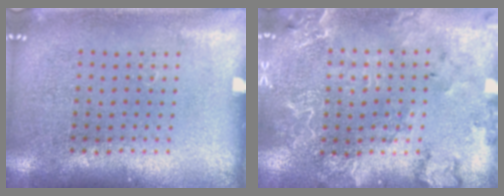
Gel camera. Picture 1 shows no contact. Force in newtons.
{"total": 2.2, "press": 2.1, "slide": 0.5}